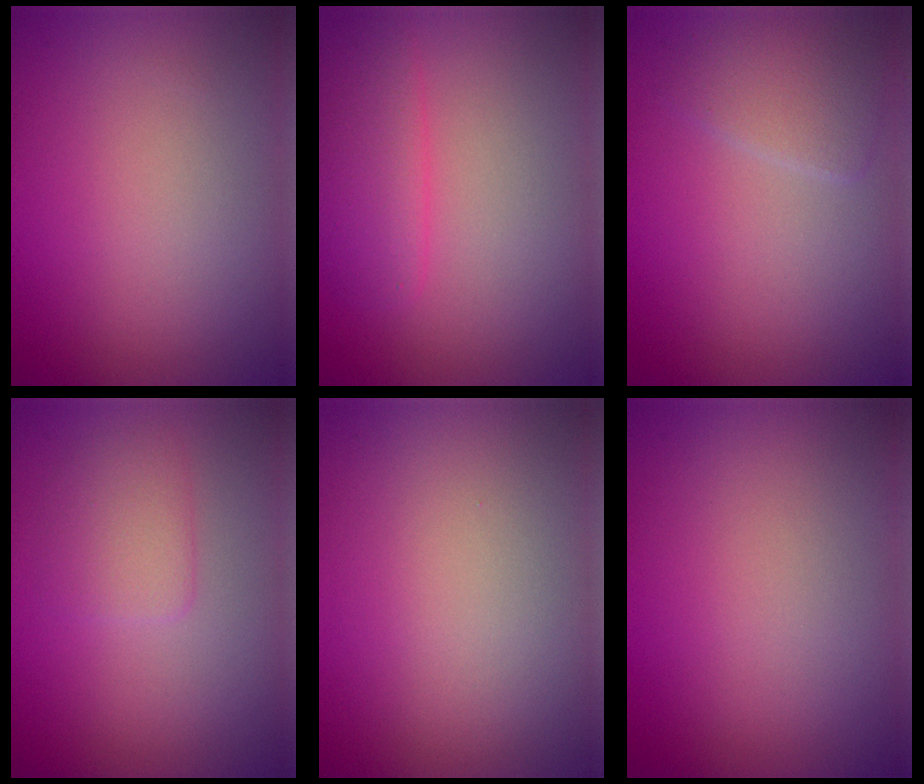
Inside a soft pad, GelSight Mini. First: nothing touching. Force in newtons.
{"total": 3.2, "press": 3.2, "slide": 0.1}
{"total": 2.4, "press": 2.4, "slide": 0.0}
{"total": 2.1, "press": 2.1, "slide": 0.0}
{"total": 0.0}
{"total": 0.0}